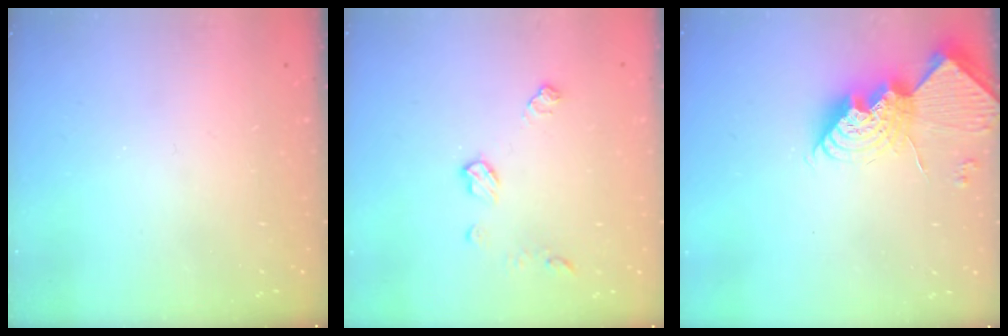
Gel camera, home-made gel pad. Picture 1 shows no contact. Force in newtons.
{"total": 7.4, "press": 7.4, "slide": 0.5}
{"total": 15.8, "press": 15.7, "slide": 1.0}